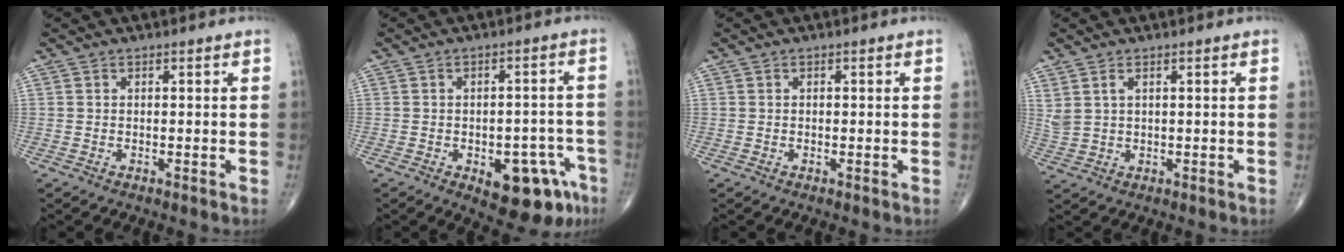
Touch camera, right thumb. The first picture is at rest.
{"total": 12.7, "force": [-6.0, 6.2, 9.3], "torque": [-0.082, 0.035, -0.068]}
{"total": 0.0}
{"total": 3.5, "force": [1.6, 1.8, 2.4], "torque": [-0.061, 0.002, 0.044]}